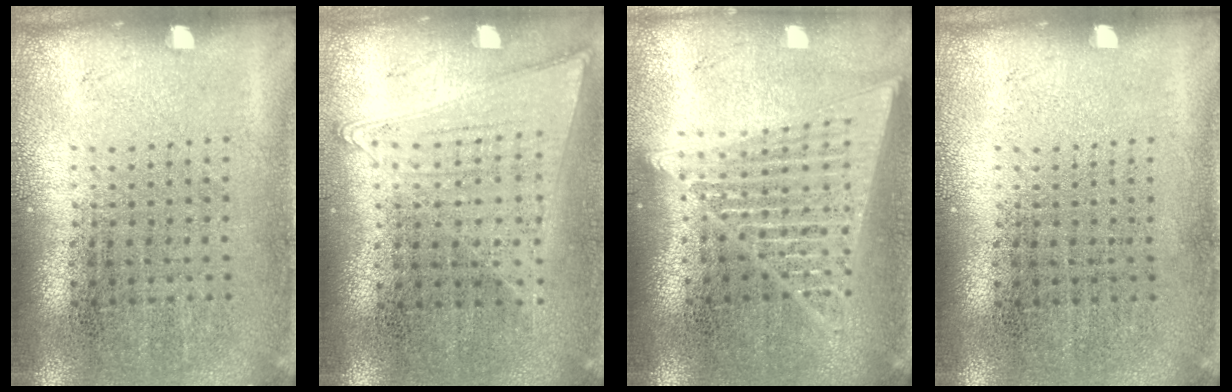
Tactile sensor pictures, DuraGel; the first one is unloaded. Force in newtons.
{"total": 1.0, "press": 1.0, "slide": 0.3}
{"total": 1.8, "press": 1.6, "slide": 0.9}
{"total": 0.0}